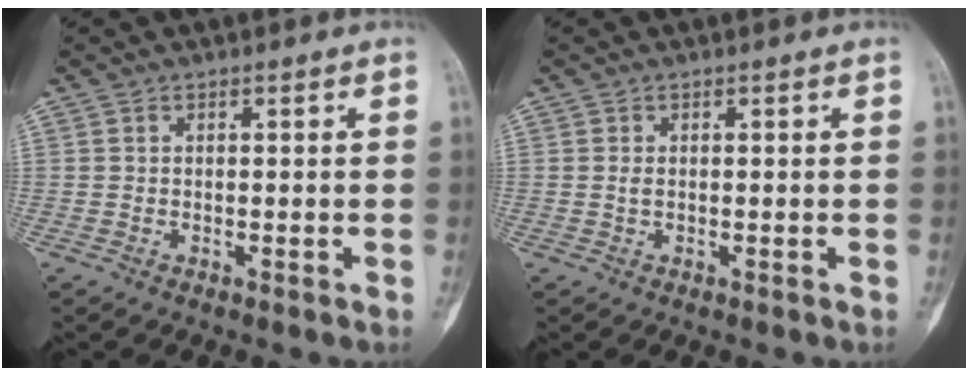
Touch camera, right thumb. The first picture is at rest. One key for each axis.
{"total": 0.7, "fx": 0.1, "fy": 0.4, "fz": 0.6, "tx": -0.009, "ty": 0.000, "tz": 0.003}